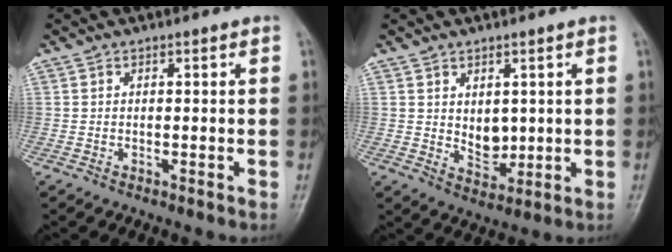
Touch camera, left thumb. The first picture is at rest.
{"total": 5.0, "force": [0.9, 3.6, 3.4], "torque": [-0.037, -0.017, 0.029]}